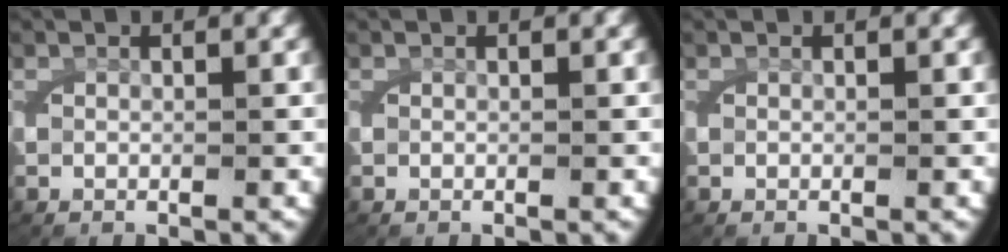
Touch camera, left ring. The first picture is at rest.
{"total": 0.0}
{"total": 0.0}